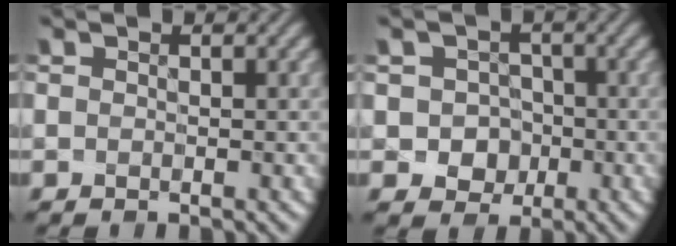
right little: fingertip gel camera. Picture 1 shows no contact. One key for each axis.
{"total": 3.8, "fx": -1.3, "fy": 3.4, "fz": 1.4, "tx": 0.004, "ty": 0.006, "tz": -0.027}